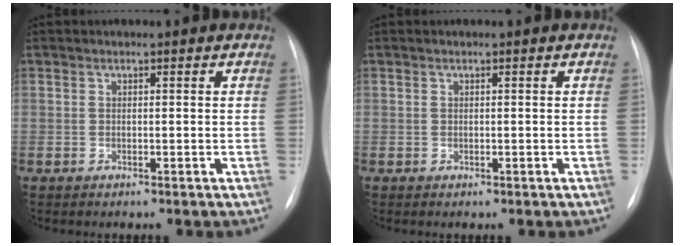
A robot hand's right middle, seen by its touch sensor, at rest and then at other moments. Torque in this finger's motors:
{"motor_torque": [0.44, -0.41, -0.01, 0.01]}